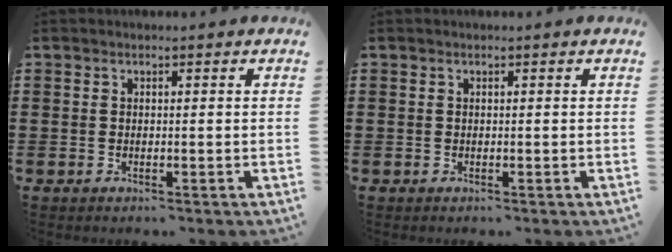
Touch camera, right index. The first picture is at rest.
{"total": 0.0}